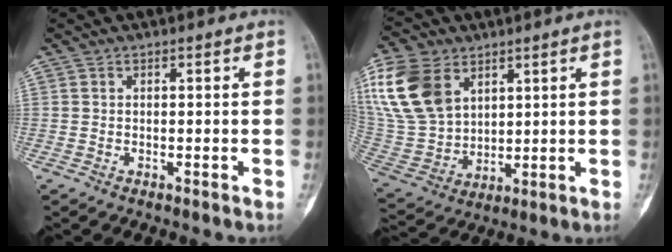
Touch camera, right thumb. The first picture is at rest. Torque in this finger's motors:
{"motor_torque": [-0.40, 1.35, 1.40, 0.63, 0.13]}